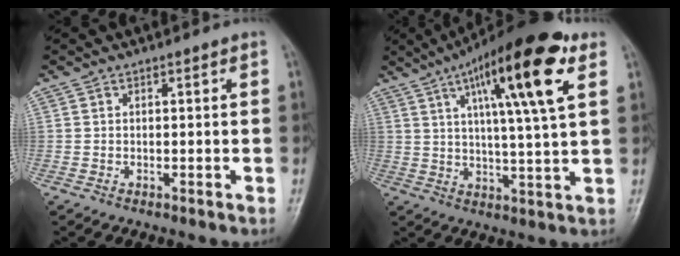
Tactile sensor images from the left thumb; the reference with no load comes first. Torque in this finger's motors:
{"motor_torque": [0.91, 0.86, 1.76, -1.03, 0.20]}